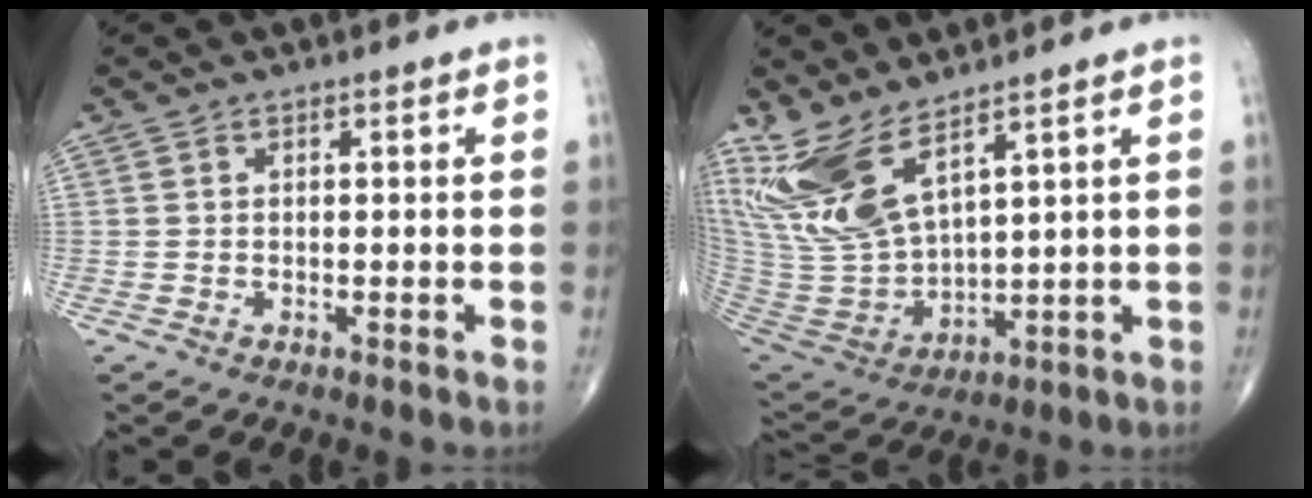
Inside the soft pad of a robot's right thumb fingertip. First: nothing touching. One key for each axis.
{"total": 14.3, "fx": 9.5, "fy": 4.9, "fz": 9.6, "tx": -0.198, "ty": -0.057, "tz": 0.211}